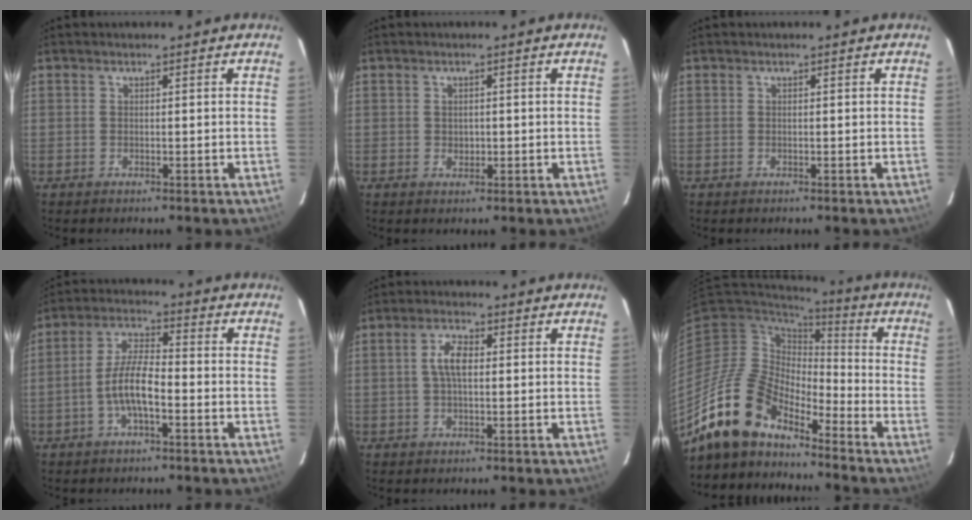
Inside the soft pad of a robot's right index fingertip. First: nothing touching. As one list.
[{"total": 1.5, "force": [-0.1, 1.4, 0.6], "torque": [-0.006, 0.001, 0.001]}, {"total": 0.0}, {"total": 7.4, "force": [-2.8, 2.2, 6.5], "torque": [-0.135, 0.008, -0.052]}, {"total": 4.6, "force": [0.5, 2.0, 4.1], "torque": [-0.081, 0.010, 0.010]}, {"total": 15.2, "force": [-12.7, 5.9, 6.0], "torque": [-0.119, 0.007, -0.245]}]